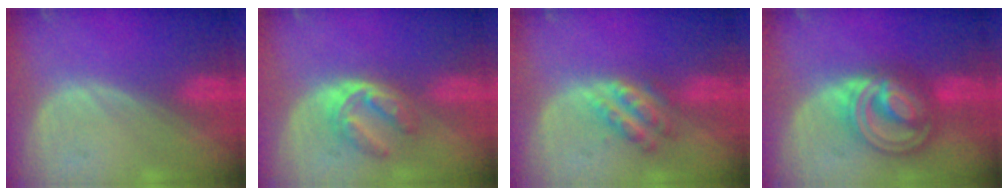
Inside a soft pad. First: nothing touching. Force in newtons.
{"total": 5.8, "press": 5.0, "slide": 3.0}
{"total": 5.3, "press": 4.8, "slide": 2.1}
{"total": 8.9, "press": 8.9, "slide": 0.7}